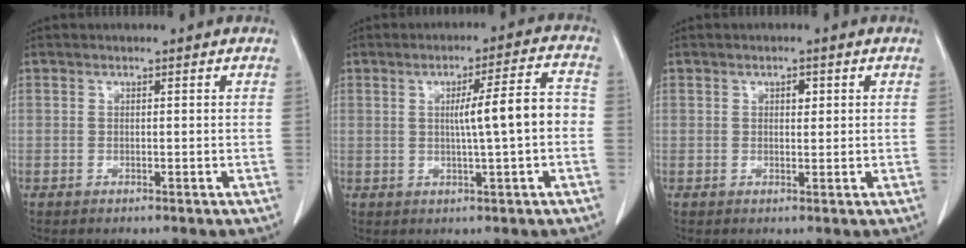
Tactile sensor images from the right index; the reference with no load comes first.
{"total": 7.8, "force": [-0.3, 0.1, 7.8], "torque": [-0.113, 0.015, -0.006]}
{"total": 1.5, "force": [0.5, 0.8, 1.1], "torque": [-0.014, 0.002, 0.007]}